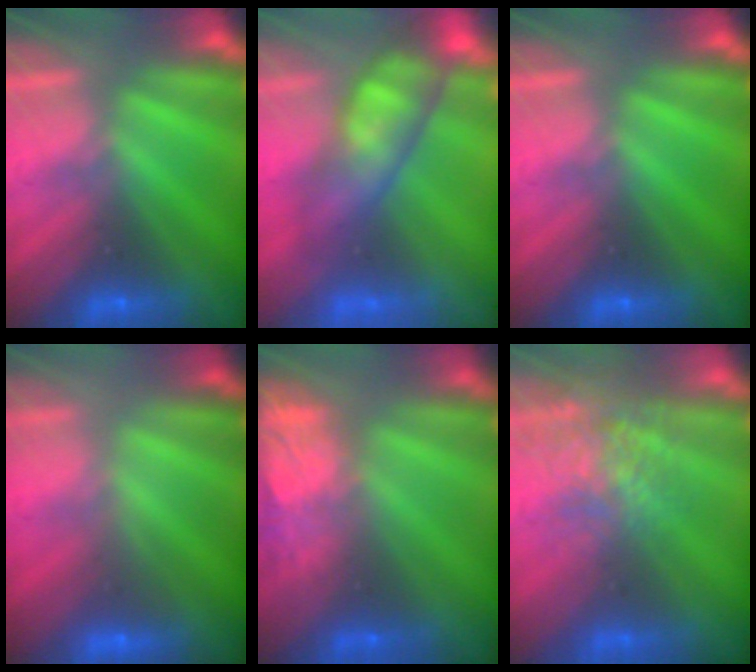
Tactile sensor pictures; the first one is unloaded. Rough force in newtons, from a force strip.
{"total": 4.6}
{"total": 0.0}
{"total": 2.3}
{"total": 7.8}
{"total": 3.5}